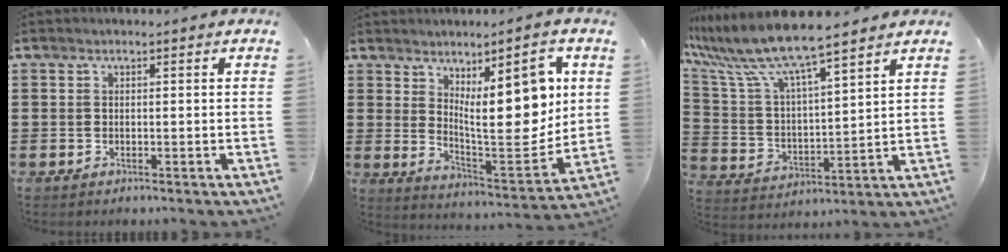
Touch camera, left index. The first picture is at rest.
{"total": 13.2, "force": [4.9, 4.5, 11.5], "torque": [-0.167, -0.022, 0.082]}
{"total": 9.3, "force": [8.1, 0.5, 4.6], "torque": [-0.132, -0.050, 0.133]}